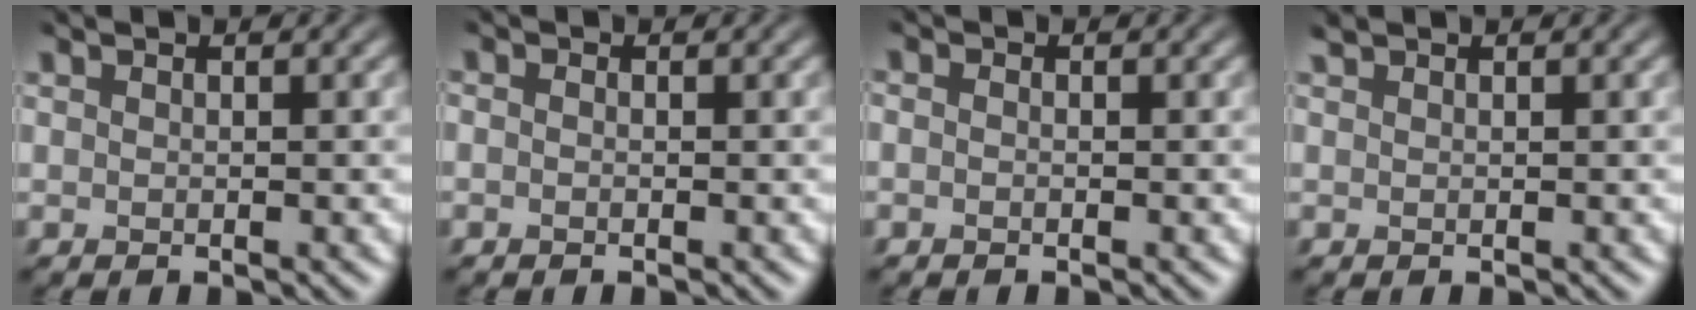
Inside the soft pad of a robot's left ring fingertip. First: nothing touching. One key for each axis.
{"total": 0.5, "fx": -0.4, "fy": 0.3, "fz": 0.1, "tx": 0.000, "ty": -0.001, "tz": -0.012}
{"total": 0.7, "fx": -0.3, "fy": 0.6, "fz": 0.3, "tx": -0.003, "ty": 0.001, "tz": -0.016}
{"total": 0.6, "fx": 0.6, "fy": 0.1, "fz": 0.2, "tx": -0.003, "ty": 0.006, "tz": 0.011}